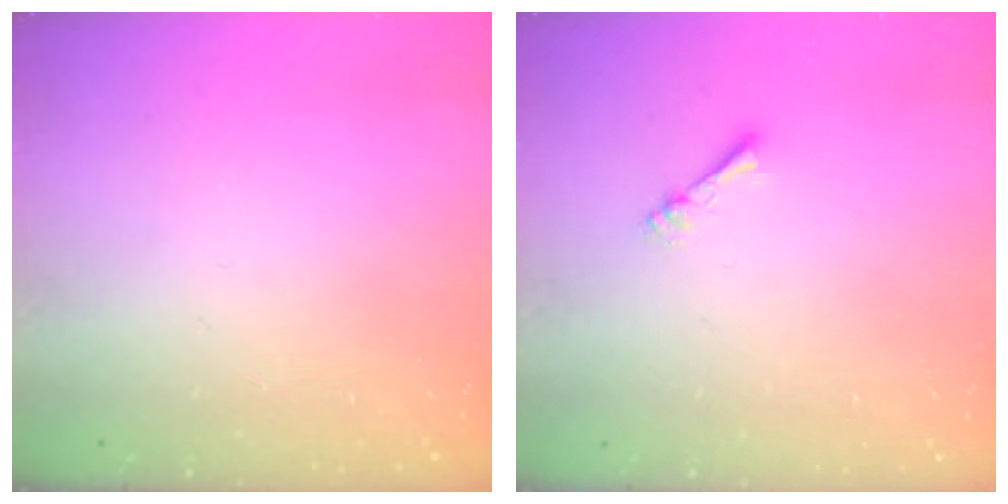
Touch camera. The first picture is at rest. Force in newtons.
{"total": 1.7, "press": 1.7, "slide": 0.2}